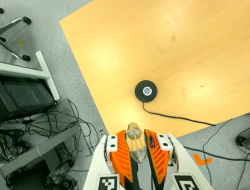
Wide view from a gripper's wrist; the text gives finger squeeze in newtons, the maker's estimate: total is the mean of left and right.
{"total": 22.1, "left": 25.2, "right": 18.9}